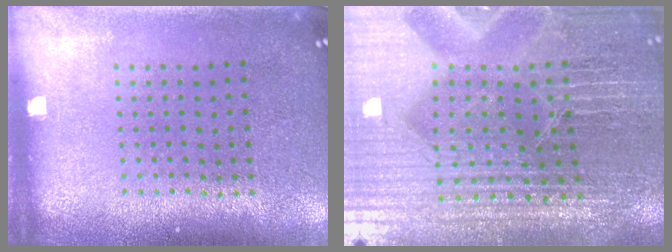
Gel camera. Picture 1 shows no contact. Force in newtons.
{"total": 5.4, "press": 5.1, "slide": 1.8}